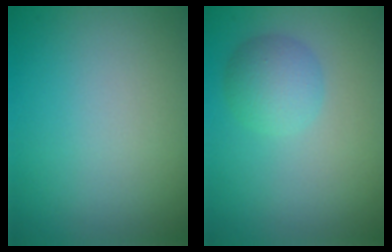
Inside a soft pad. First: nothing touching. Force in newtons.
{"total": 2.8, "press": 2.8, "slide": 0.1}